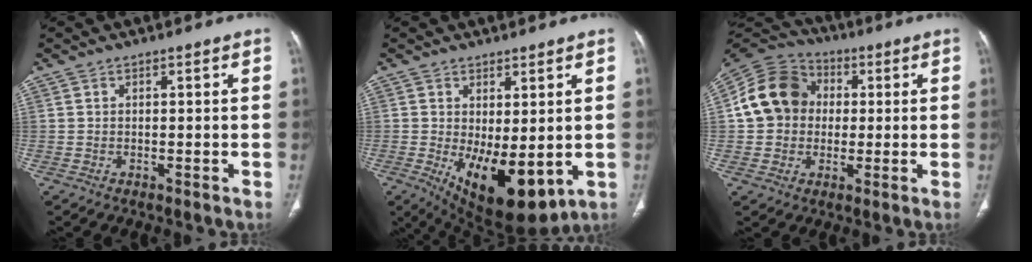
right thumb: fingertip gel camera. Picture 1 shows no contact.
{"total": 13.7, "force": [-2.3, 6.2, 12.0], "torque": [-0.173, -0.024, -0.009]}
{"total": 14.0, "force": [1.2, 12.0, 7.1], "torque": [-0.114, 0.024, 0.012]}